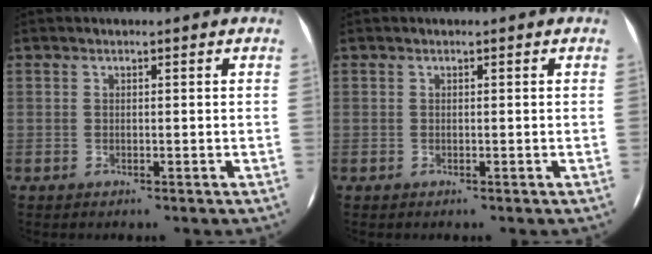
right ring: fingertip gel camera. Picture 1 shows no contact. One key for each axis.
{"total": 0.0}